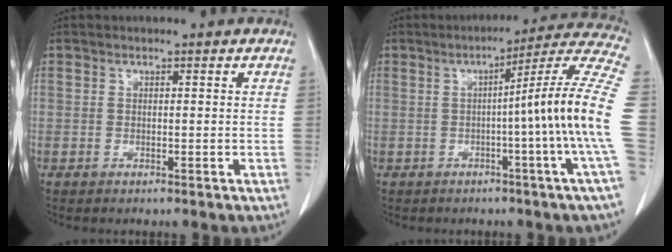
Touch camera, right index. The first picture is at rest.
{"total": 14.8, "force": [-1.7, -3.1, 14.3], "torque": [-0.176, 0.007, -0.034]}